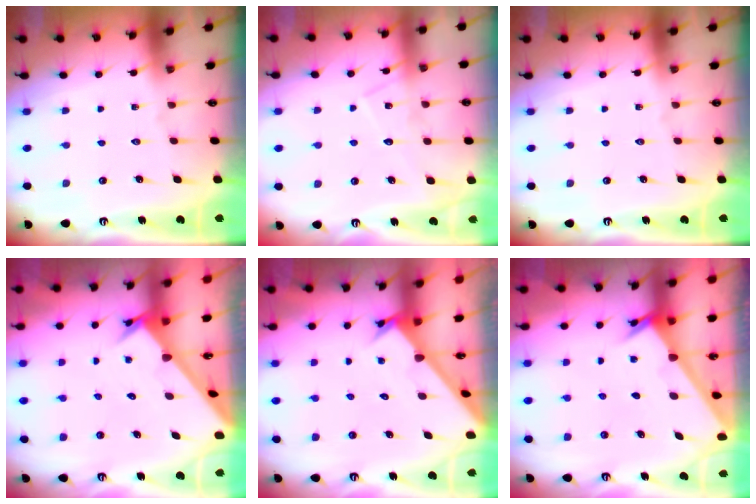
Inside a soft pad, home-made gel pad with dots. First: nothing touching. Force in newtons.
{"total": 9.4, "press": 9.4, "slide": 0.8}
{"total": 0.0}
{"total": 3.7, "press": 3.7, "slide": 0.3}
{"total": 2.4, "press": 2.4, "slide": 0.1}
{"total": 2.3, "press": 2.3, "slide": 0.2}